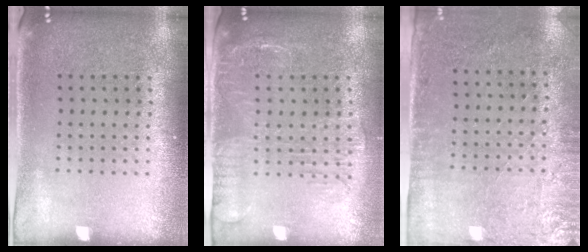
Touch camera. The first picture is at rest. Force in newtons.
{"total": 1.9, "press": 1.6, "slide": 1.1}
{"total": 2.8, "press": 2.3, "slide": 1.6}